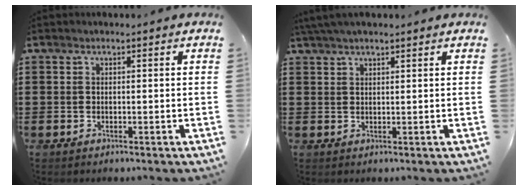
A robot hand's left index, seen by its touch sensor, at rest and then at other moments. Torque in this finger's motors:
{"motor_torque": [1.60, -0.54, 1.05, 0.21]}